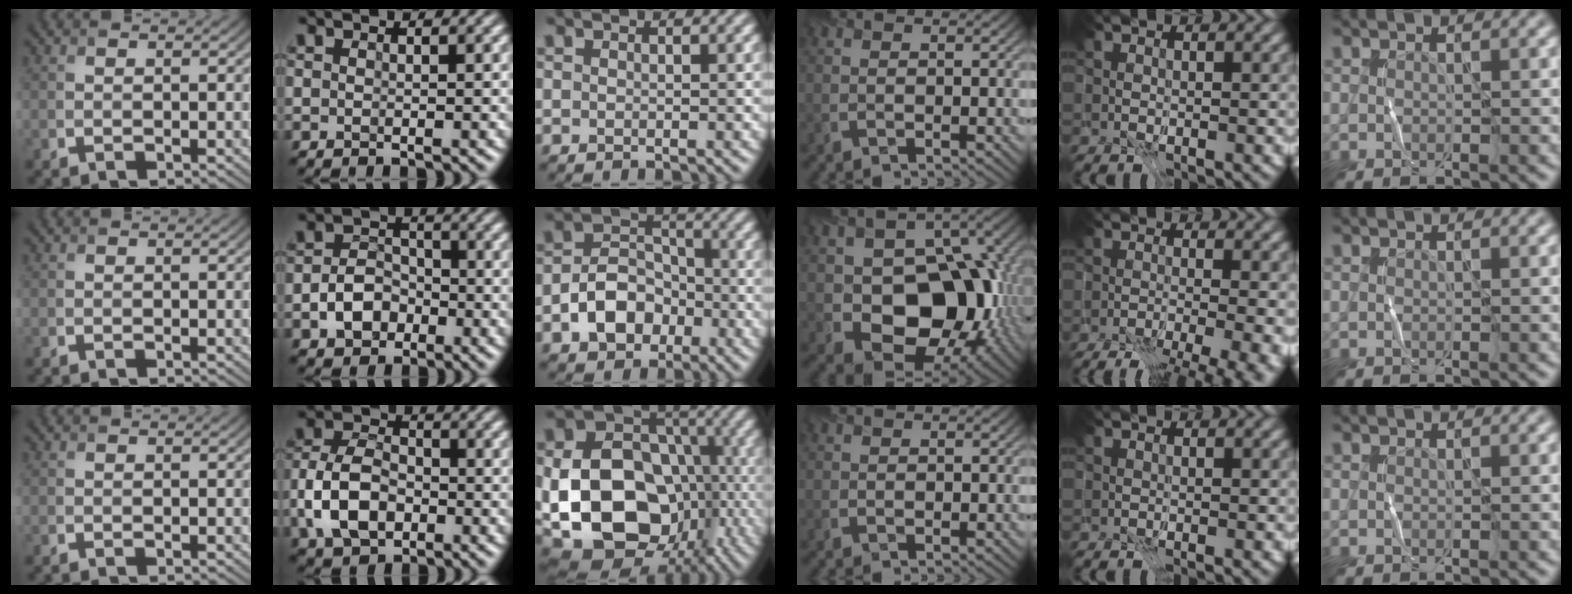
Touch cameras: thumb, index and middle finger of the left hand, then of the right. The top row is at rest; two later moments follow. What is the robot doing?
{"motion": "fold", "object": "coffee filter"}